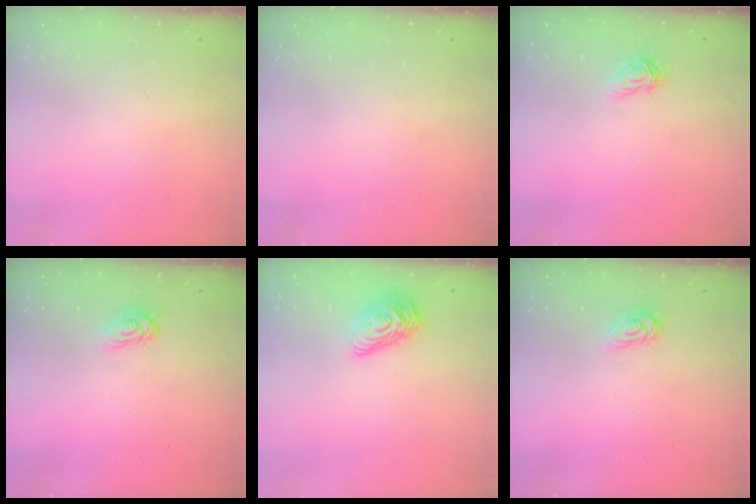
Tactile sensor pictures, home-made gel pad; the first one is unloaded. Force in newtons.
{"total": 0.0}
{"total": 3.1, "press": 3.1, "slide": 0.1}
{"total": 2.8, "press": 2.8, "slide": 0.4}
{"total": 12.2, "press": 12.2, "slide": 0.6}
{"total": 2.8, "press": 2.8, "slide": 0.4}